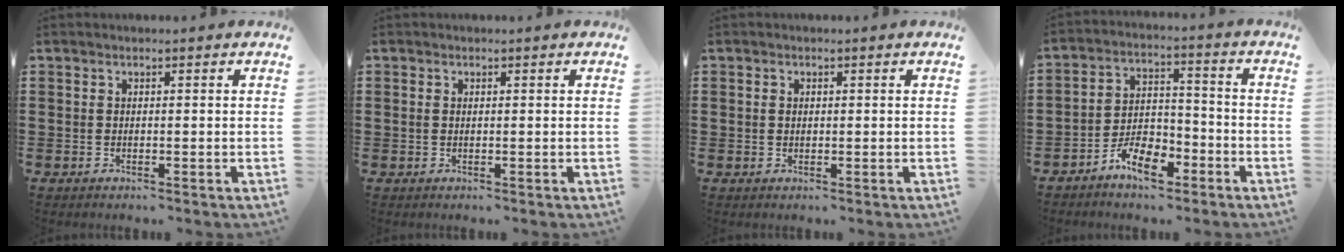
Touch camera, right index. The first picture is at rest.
{"total": 0.7, "force": [0.0, 0.5, 0.5], "torque": [-0.012, 0.001, 0.001]}
{"total": 0.7, "force": [0.2, 0.6, 0.4], "torque": [-0.009, 0.004, 0.003]}
{"total": 7.1, "force": [-4.9, 3.2, 4.1], "torque": [-0.078, 0.018, -0.090]}